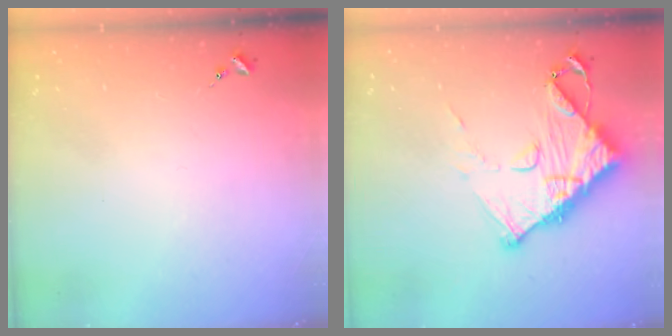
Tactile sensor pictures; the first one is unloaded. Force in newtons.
{"total": 14.0, "press": 13.9, "slide": 1.3}